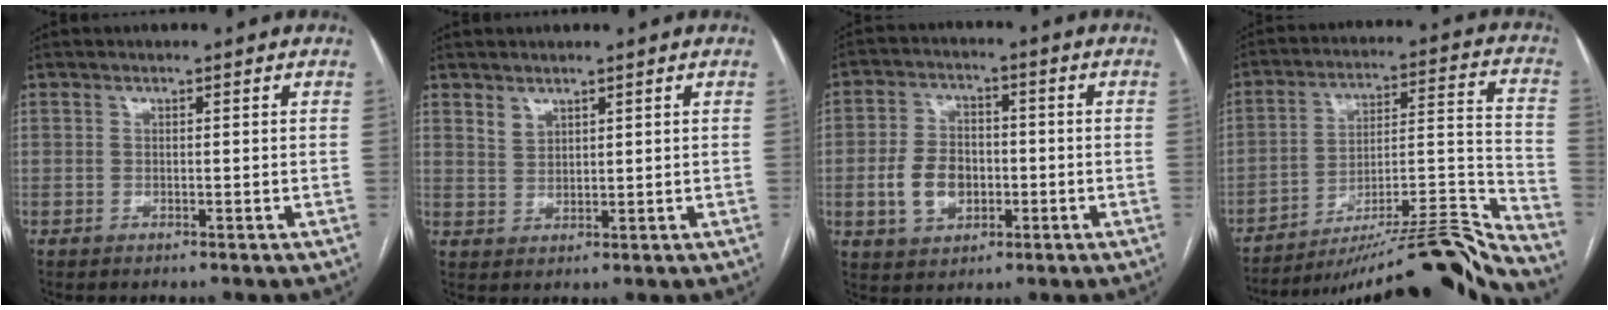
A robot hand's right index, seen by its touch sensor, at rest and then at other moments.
{"total": 2.3, "force": [1.8, 1.2, 0.7], "torque": [-0.011, 0.000, 0.040]}
{"total": 8.0, "force": [-1.5, 5.6, 5.5], "torque": [-0.115, 0.014, -0.022]}
{"total": 24.4, "force": [-22.8, -1.0, 8.9], "torque": [-0.066, 0.018, -0.327]}